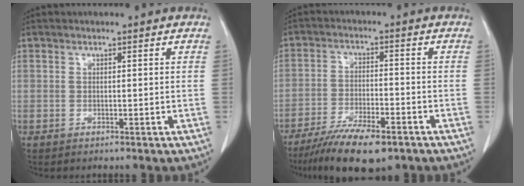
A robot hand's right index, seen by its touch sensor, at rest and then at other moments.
{"total": 11.4, "force": [-8.2, 2.9, 7.3], "torque": [-0.121, -0.020, -0.133]}